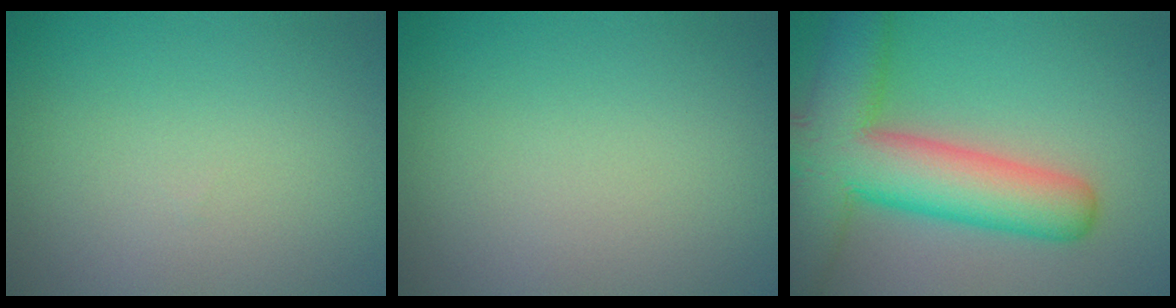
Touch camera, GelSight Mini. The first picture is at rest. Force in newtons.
{"total": 0.0}
{"total": 11.0, "press": 11.0, "slide": 0.6}